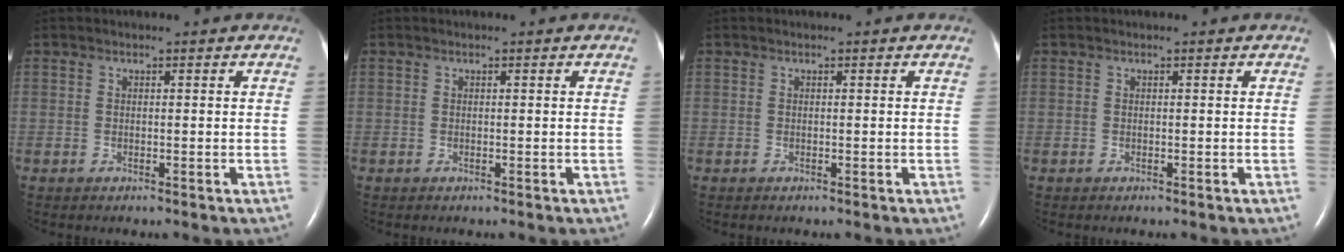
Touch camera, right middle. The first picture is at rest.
{"total": 0.0}
{"total": 0.0}
{"total": 0.0}